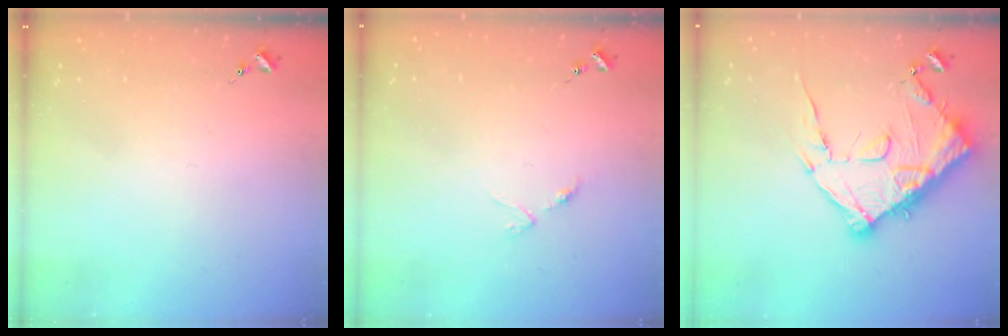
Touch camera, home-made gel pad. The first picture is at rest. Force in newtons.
{"total": 3.1, "press": 3.0, "slide": 0.5}
{"total": 15.0, "press": 14.9, "slide": 1.5}